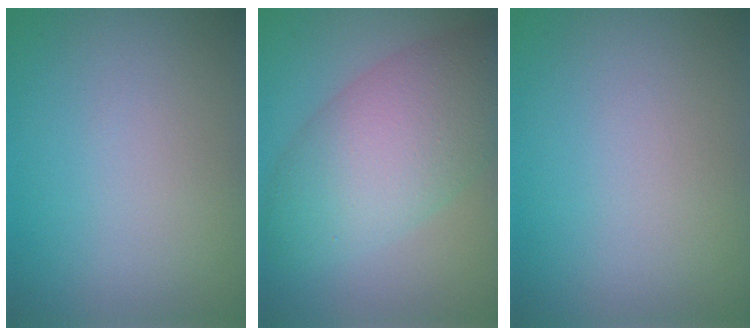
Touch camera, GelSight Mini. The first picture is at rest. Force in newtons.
{"total": 8.1, "press": 8.0, "slide": 0.4}
{"total": 0.0}